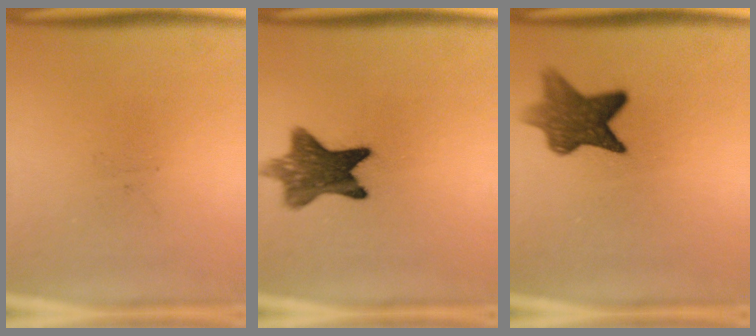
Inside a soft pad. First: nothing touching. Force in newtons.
{"total": 9.6}
{"total": 8.3}